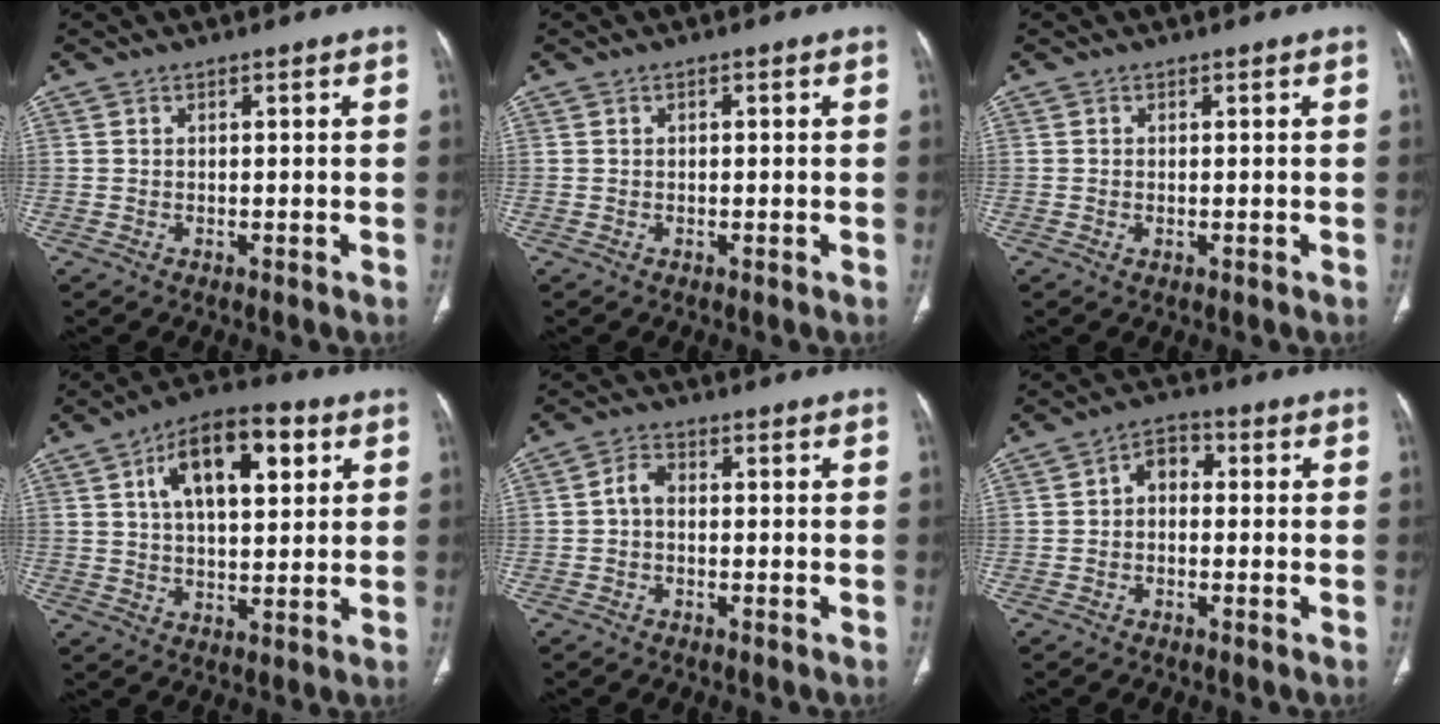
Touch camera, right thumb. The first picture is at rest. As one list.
[{"total": 0.6, "force": [0.2, 0.3, 0.5], "torque": [-0.007, 0.002, 0.003]}, {"total": 0.7, "force": [-0.2, 0.4, 0.5], "torque": [-0.012, -0.001, -0.002]}, {"total": 15.3, "force": [5.6, 7.3, 12.2], "torque": [-0.172, 0.002, 0.087]}, {"total": 2.8, "force": [-0.4, 1.8, 2.1], "torque": [-0.036, 0.011, -0.015]}, {"total": 4.6, "force": [0.0, 3.3, 3.2], "torque": [-0.033, 0.018, -0.013]}]